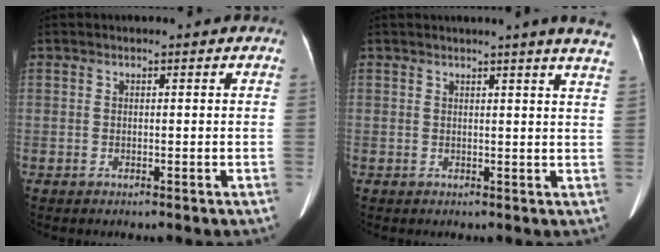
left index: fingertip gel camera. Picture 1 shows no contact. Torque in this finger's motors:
{"motor_torque": [0.81, -1.33, 0.00, -0.09]}